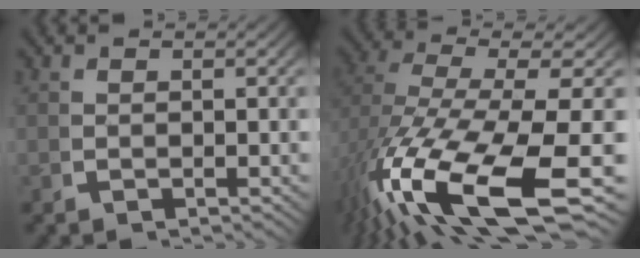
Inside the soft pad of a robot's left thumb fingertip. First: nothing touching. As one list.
[{"total": 14.1, "force": [-3.0, 7.1, 11.8], "torque": [-0.258, -0.055, -0.011]}]